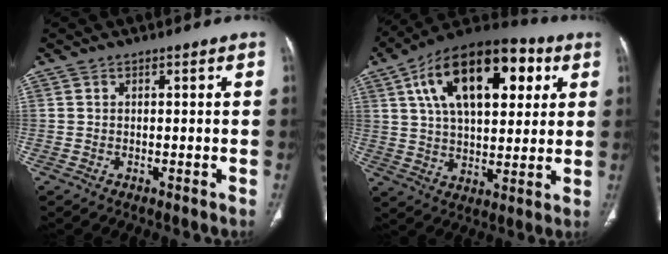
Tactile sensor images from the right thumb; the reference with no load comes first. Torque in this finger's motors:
{"motor_torque": [-0.13, 4.39, 2.10, 0.67, 0.22]}